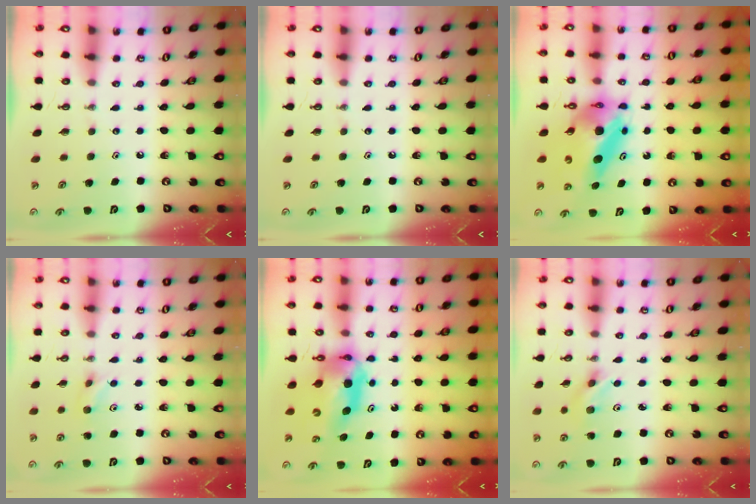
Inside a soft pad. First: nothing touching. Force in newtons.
{"total": 0.0}
{"total": 12.0, "press": 11.9, "slide": 1.0}
{"total": 3.6, "press": 3.5, "slide": 0.7}
{"total": 9.5, "press": 9.5, "slide": 1.0}
{"total": 3.4, "press": 3.3, "slide": 0.8}